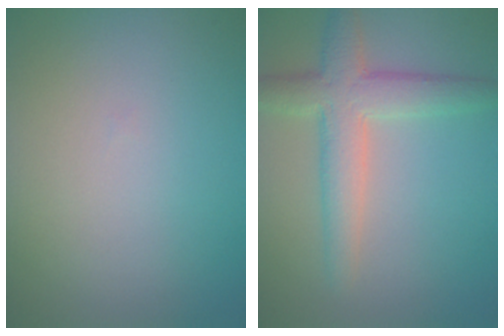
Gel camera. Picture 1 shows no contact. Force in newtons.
{"total": 4.7, "press": 4.7, "slide": 0.3}